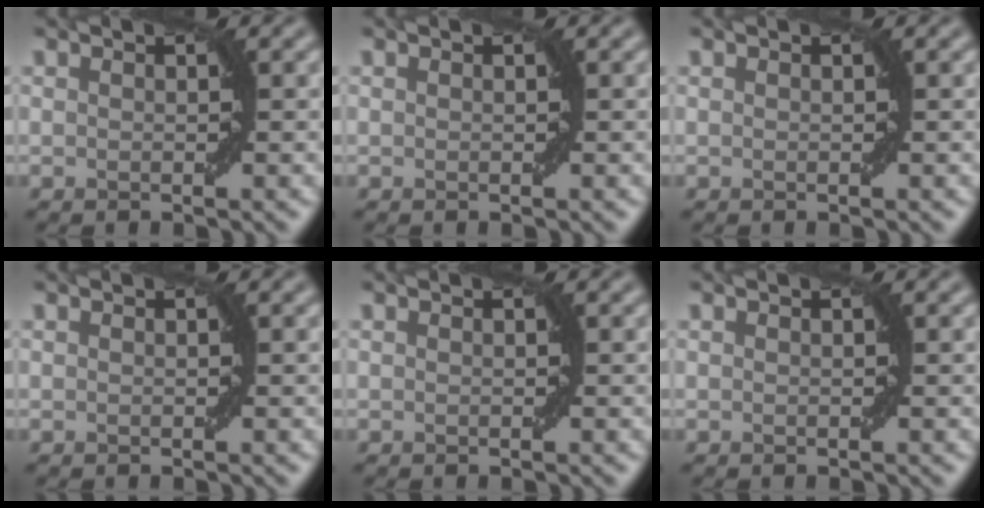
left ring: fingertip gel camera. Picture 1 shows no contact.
{"total": 0.0}
{"total": 0.0}
{"total": 0.0}
{"total": 0.0}
{"total": 0.0}